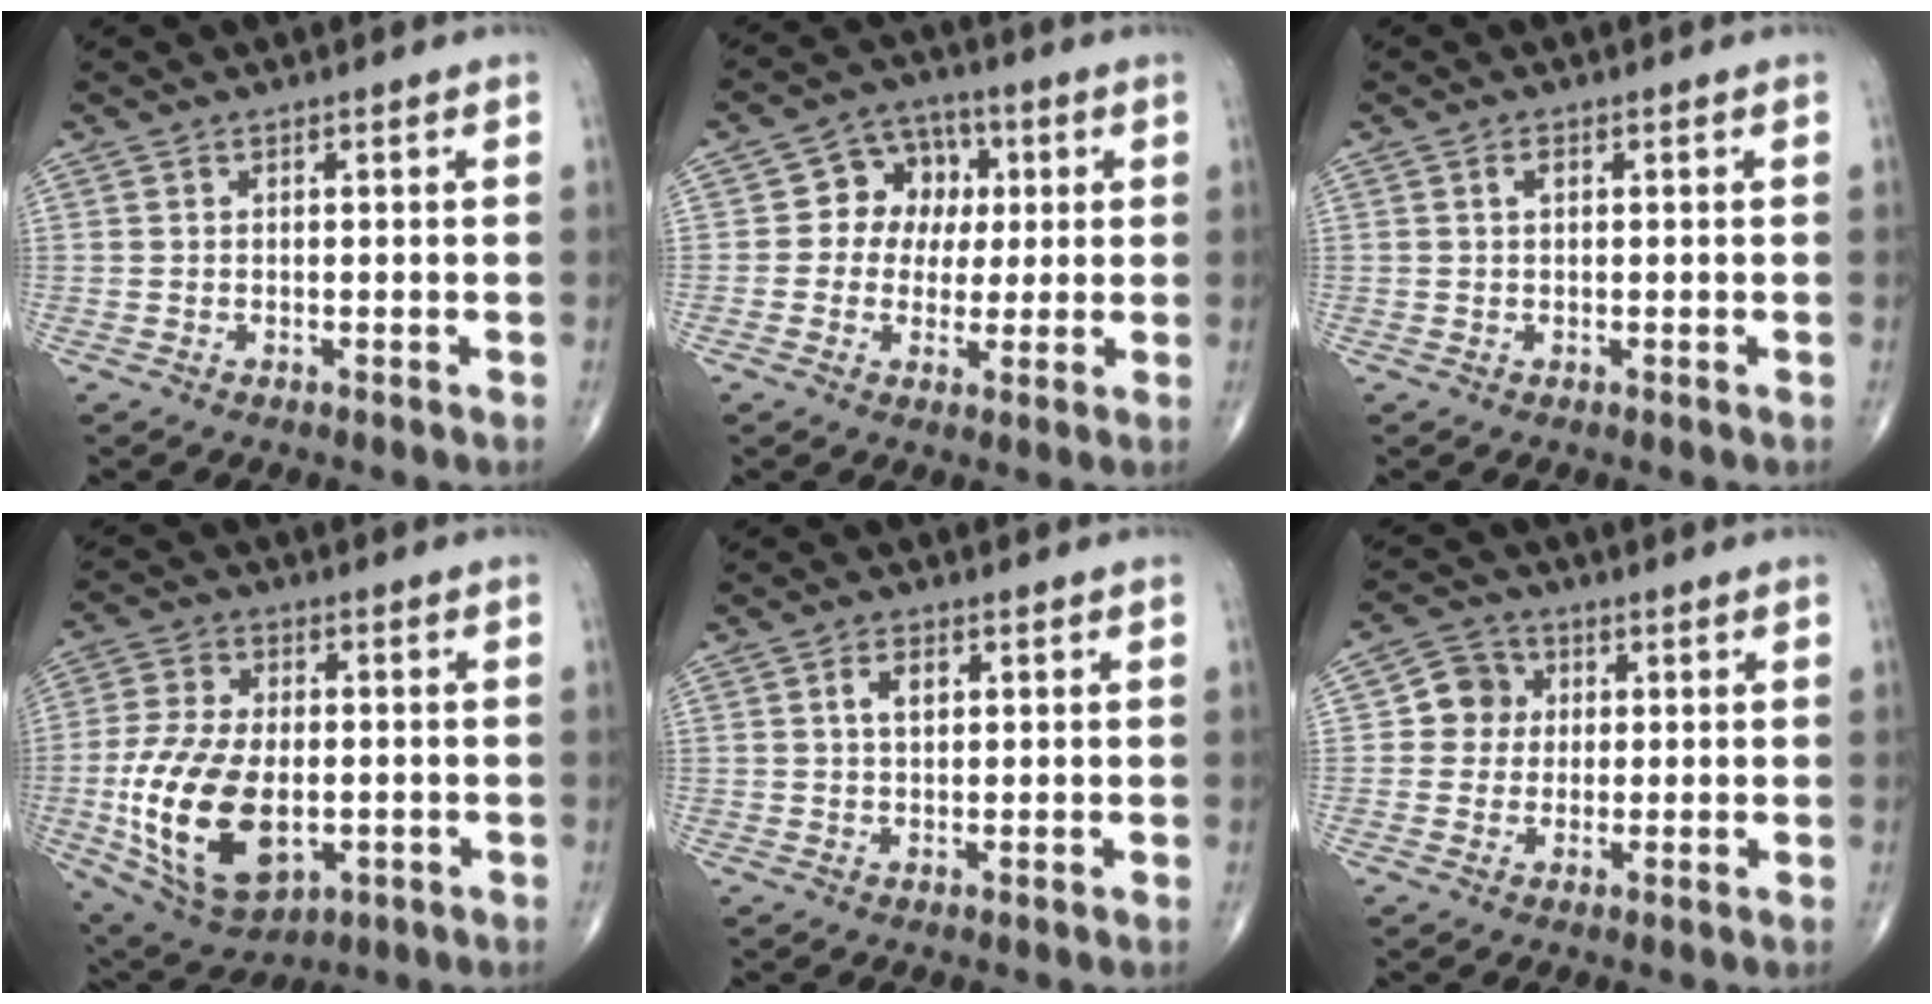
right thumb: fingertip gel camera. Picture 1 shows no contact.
{"total": 8.8, "force": [1.2, 7.6, 4.4], "torque": [-0.012, 0.009, 0.010]}
{"total": 1.1, "force": [0.3, 0.6, 0.9], "torque": [-0.014, 0.002, 0.004]}
{"total": 19.5, "force": [-3.6, 11.1, 15.6], "torque": [-0.295, -0.004, -0.048]}
{"total": 3.1, "force": [0.9, 1.8, 2.3], "torque": [-0.035, 0.001, 0.015]}
{"total": 5.8, "force": [0.7, 5.5, 1.7], "torque": [0.003, 0.007, 0.003]}